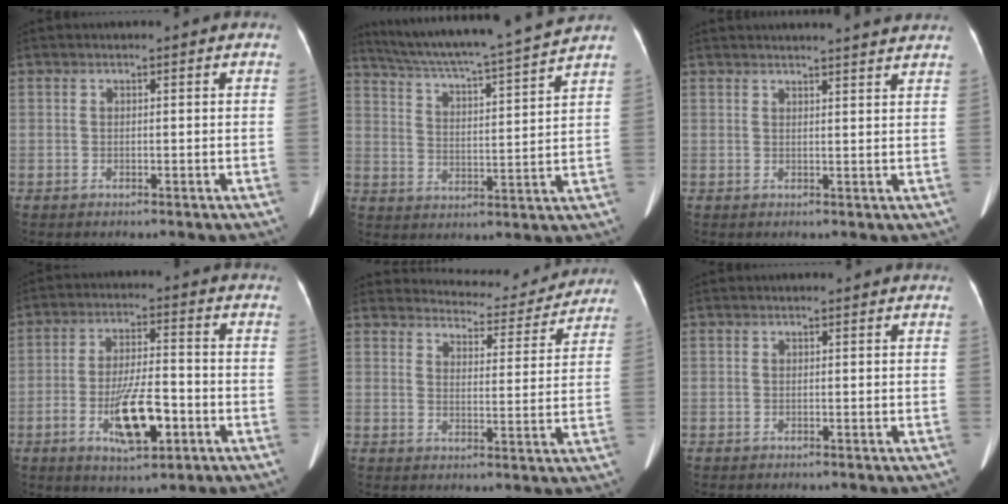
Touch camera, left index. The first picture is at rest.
{"total": 16.8, "force": [15.3, -1.6, 6.8], "torque": [-0.123, -0.019, 0.228]}
{"total": 10.5, "force": [10.1, -0.3, 3.1], "torque": [-0.039, 0.004, 0.105]}
{"total": 10.0, "force": [-3.8, 2.8, 8.8], "torque": [-0.166, -0.002, -0.063]}
{"total": 11.7, "force": [11.4, 2.7, 1.0], "torque": [-0.001, -0.008, 0.131]}
{"total": 0.0}